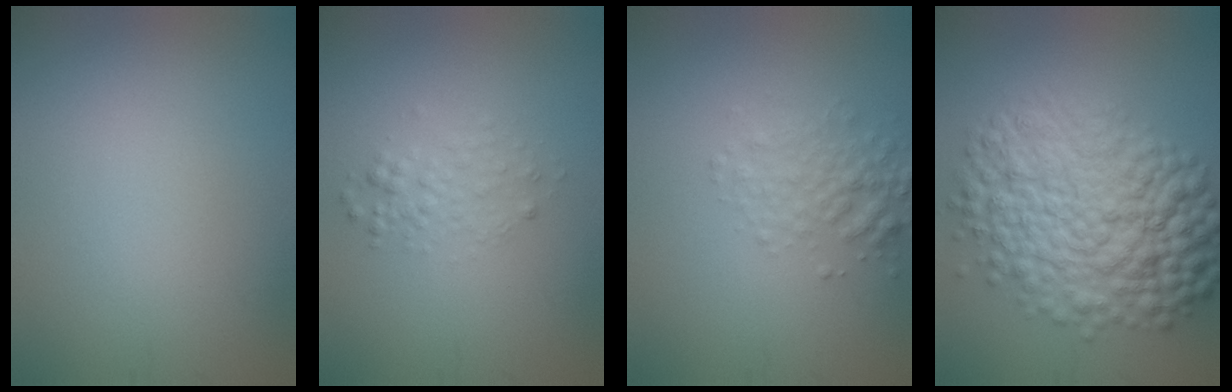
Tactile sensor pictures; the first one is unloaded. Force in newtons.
{"total": 1.9, "press": 1.9, "slide": 0.1}
{"total": 2.9, "press": 2.9, "slide": 0.1}
{"total": 11.0, "press": 11.0, "slide": 0.1}